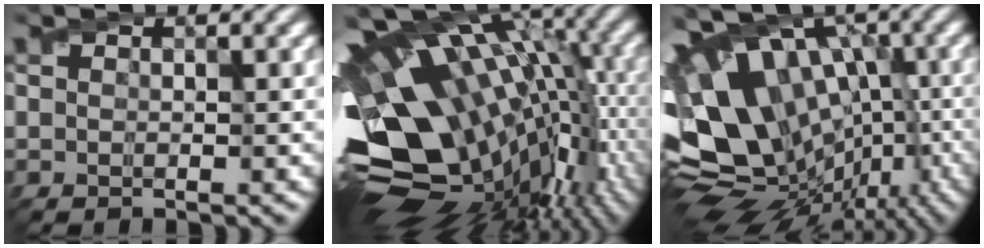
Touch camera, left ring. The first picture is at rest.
{"total": 17.4, "force": [1.0, 9.3, 14.7], "torque": [-0.231, -0.013, 0.052]}
{"total": 15.3, "force": [-1.1, 10.3, 11.2], "torque": [-0.192, -0.004, 0.002]}